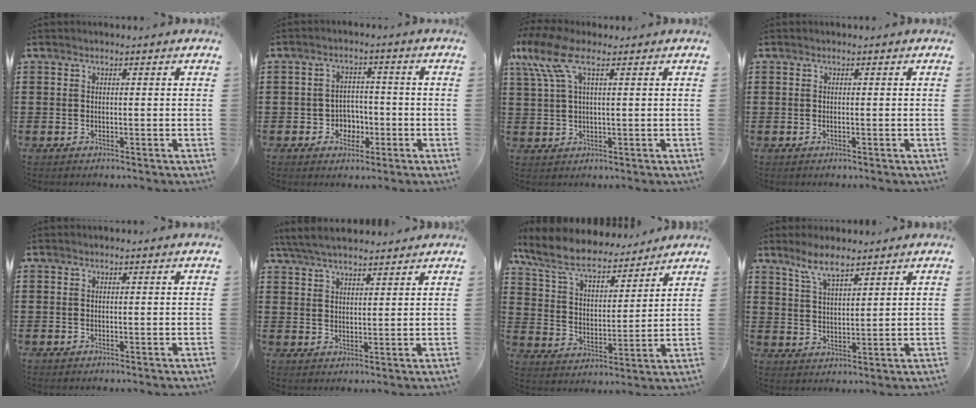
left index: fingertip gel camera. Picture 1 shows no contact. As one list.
[{"total": 3.7, "force": [-1.5, 3.1, 1.3], "torque": [-0.033, 0.006, -0.033]}, {"total": 7.2, "force": [3.2, 2.9, 5.8], "torque": [-0.144, 0.008, 0.053]}, {"total": 0.0}, {"total": 0.0}, {"total": 4.9, "force": [4.6, 0.9, 1.7], "torque": [-0.047, -0.007, 0.085]}, {"total": 8.7, "force": [7.6, 2.0, 3.7], "torque": [-0.105, -0.036, 0.133]}, {"total": 5.3, "force": [4.1, 1.3, 3.1], "torque": [-0.071, -0.002, 0.075]}]